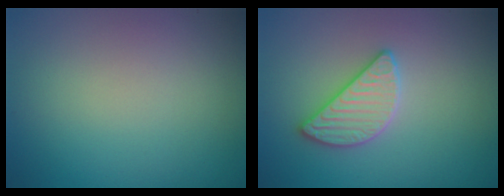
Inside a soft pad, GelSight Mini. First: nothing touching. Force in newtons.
{"total": 2.8, "press": 2.8, "slide": 0.2}